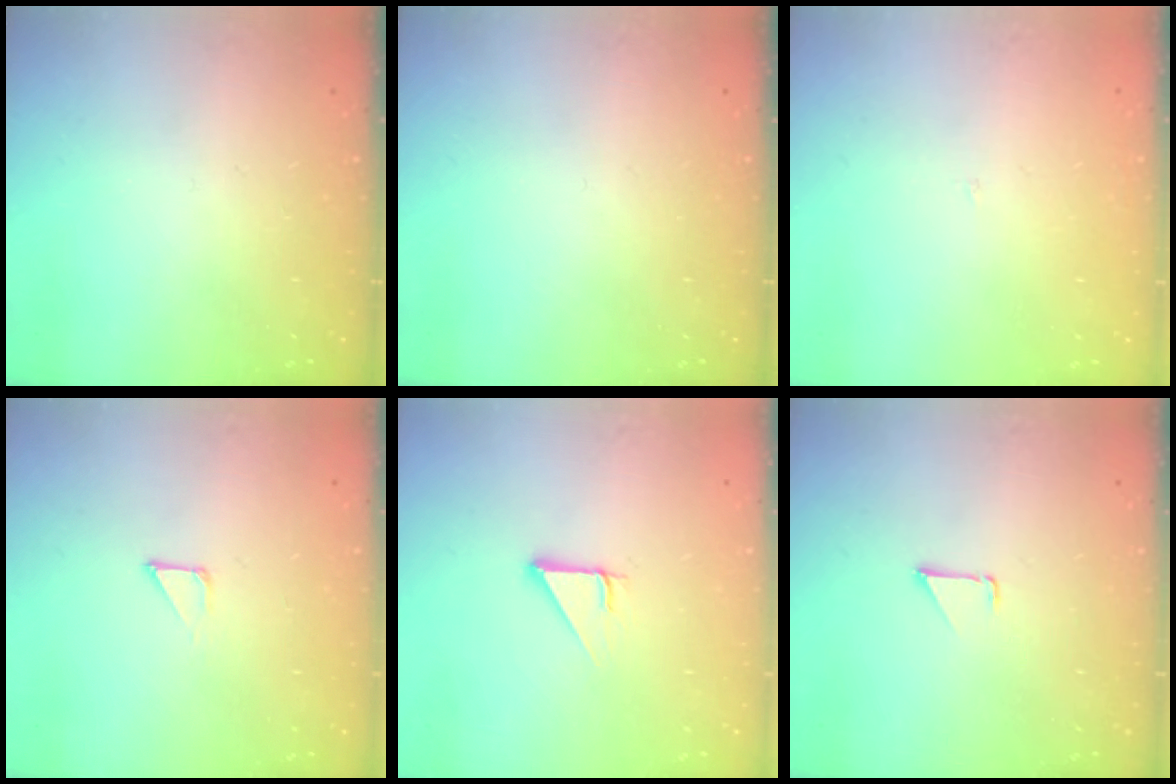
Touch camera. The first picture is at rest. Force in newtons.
{"total": 0.0}
{"total": 2.0, "press": 2.0, "slide": 0.1}
{"total": 1.3, "press": 1.3, "slide": 0.0}
{"total": 2.8, "press": 2.8, "slide": 0.0}
{"total": 0.9, "press": 0.9, "slide": 0.1}